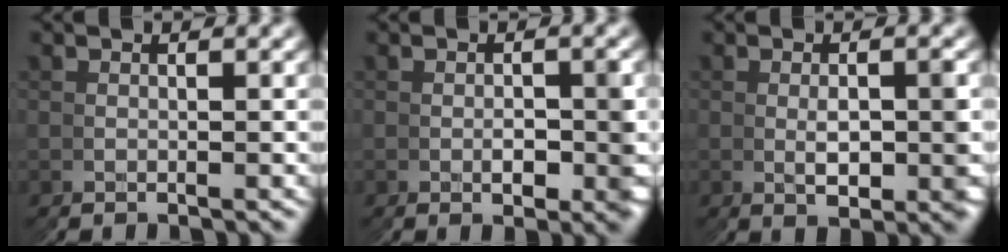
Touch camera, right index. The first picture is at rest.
{"total": 3.3, "force": [-0.4, 1.1, 3.0], "torque": [-0.046, -0.002, -0.003]}
{"total": 2.8, "force": [0.0, -0.3, 2.8], "torque": [-0.035, 0.012, 0.000]}